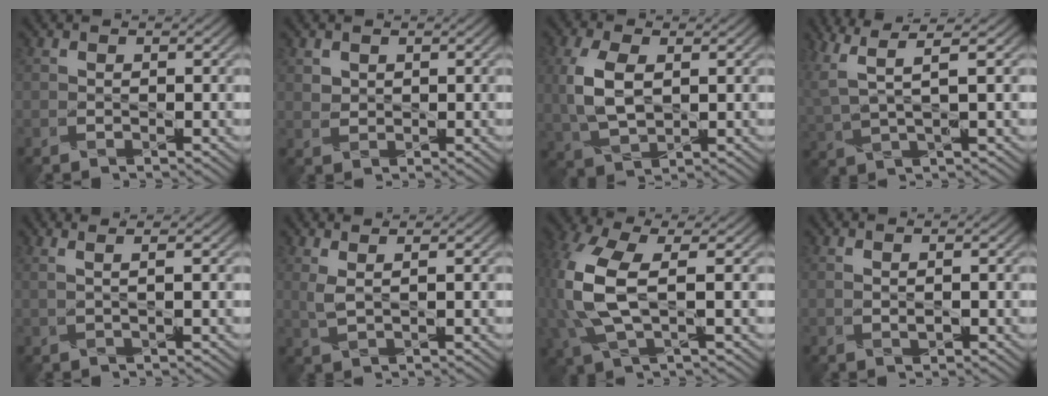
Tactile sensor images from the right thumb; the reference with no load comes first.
{"total": 1.4, "force": [1.1, 0.8, 0.1], "torque": [-0.011, 0.000, 0.022]}
{"total": 7.1, "force": [0.8, 4.0, 5.8], "torque": [-0.149, 0.006, 0.016]}
{"total": 5.7, "force": [3.2, 1.1, 4.6], "torque": [-0.119, 0.016, 0.065]}
{"total": 2.4, "force": [1.5, 0.3, 1.8], "torque": [-0.026, 0.011, 0.002]}
{"total": 2.2, "force": [1.5, 0.2, 1.6], "torque": [-0.048, 0.006, 0.035]}
{"total": 10.0, "force": [1.0, 4.9, 8.7], "torque": [-0.235, 0.005, 0.018]}
{"total": 0.7, "force": [0.4, -0.1, 0.5], "torque": [-0.015, 0.004, 0.011]}